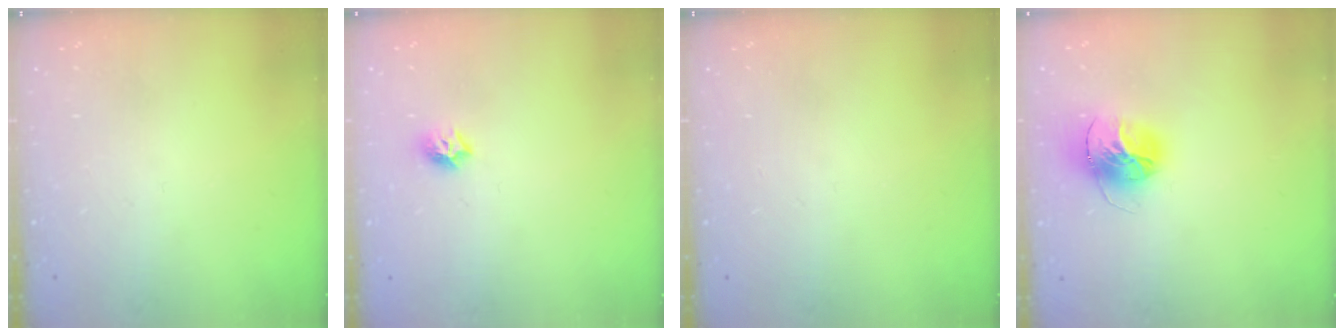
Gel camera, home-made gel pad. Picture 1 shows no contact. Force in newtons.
{"total": 6.4, "press": 6.4, "slide": 0.8}
{"total": 0.0}
{"total": 15.4, "press": 15.3, "slide": 1.7}